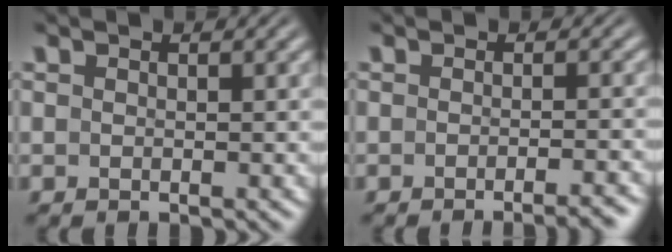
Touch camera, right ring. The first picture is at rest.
{"total": 2.8, "force": [-2.5, -0.2, 1.3], "torque": [-0.010, 0.006, -0.042]}